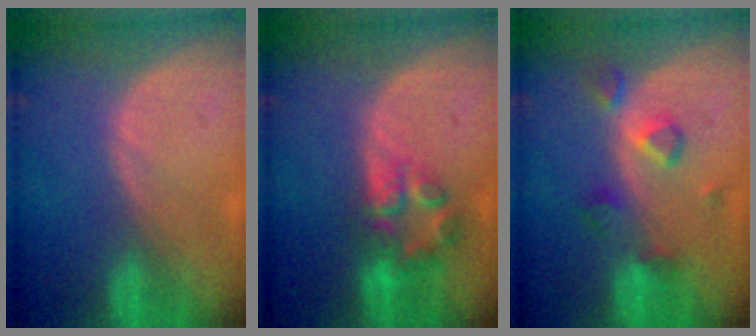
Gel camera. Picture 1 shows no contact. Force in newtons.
{"total": 7.0, "press": 6.1, "slide": 3.5}
{"total": 4.8, "press": 4.8, "slide": 0.7}